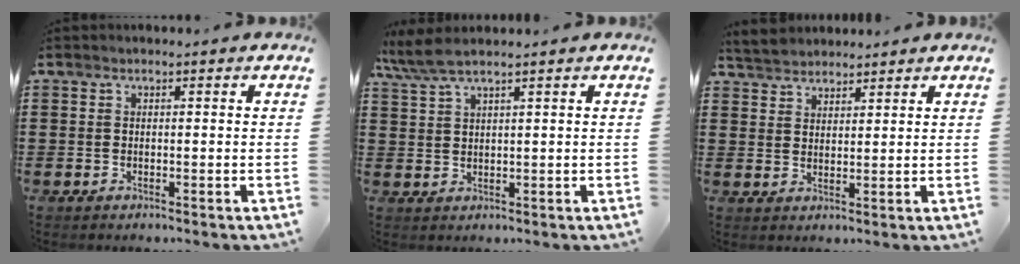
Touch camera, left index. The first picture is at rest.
{"total": 4.1, "force": [3.1, 0.2, 2.7], "torque": [-0.059, 0.000, 0.058]}
{"total": 3.5, "force": [3.4, 0.8, 0.0], "torque": [-0.012, -0.003, 0.064]}